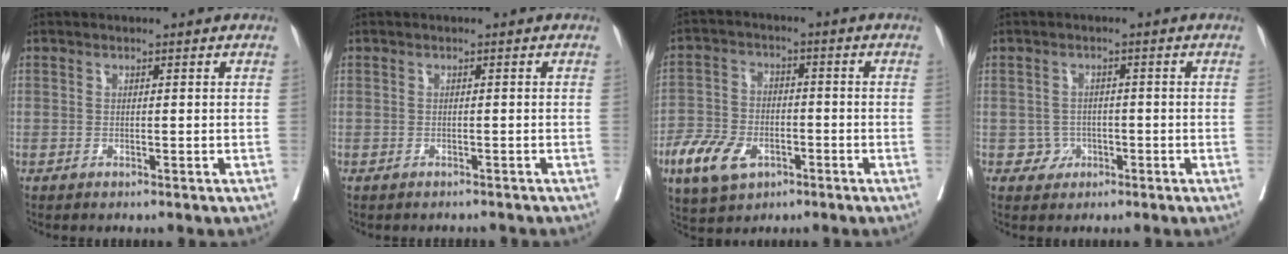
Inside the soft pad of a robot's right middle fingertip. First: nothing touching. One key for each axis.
{"total": 2.5, "fx": -2.4, "fy": 0.9, "fz": 0.3, "tx": -0.001, "ty": -0.005, "tz": -0.035}
{"total": 9.6, "fx": -4.8, "fy": 5.9, "fz": 5.9, "tx": -0.125, "ty": 0.000, "tz": -0.083}
{"total": 2.5, "fx": -0.9, "fy": 2.3, "fz": 0.3, "tx": 0.005, "ty": 0.007, "tz": -0.013}